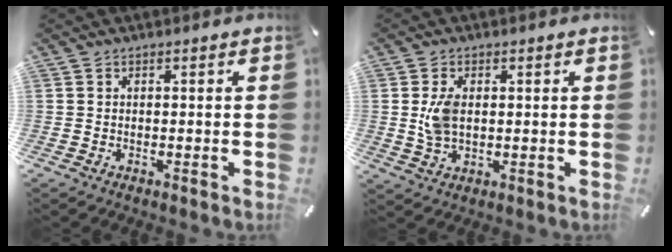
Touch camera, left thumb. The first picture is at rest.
{"total": 6.0, "force": [0.7, 3.8, 4.6], "torque": [-0.098, 0.000, 0.009]}